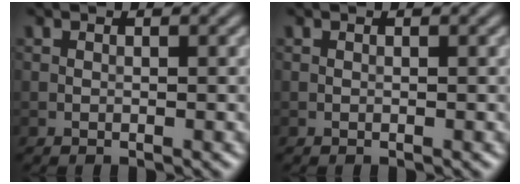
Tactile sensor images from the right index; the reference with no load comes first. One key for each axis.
{"total": 0.0}